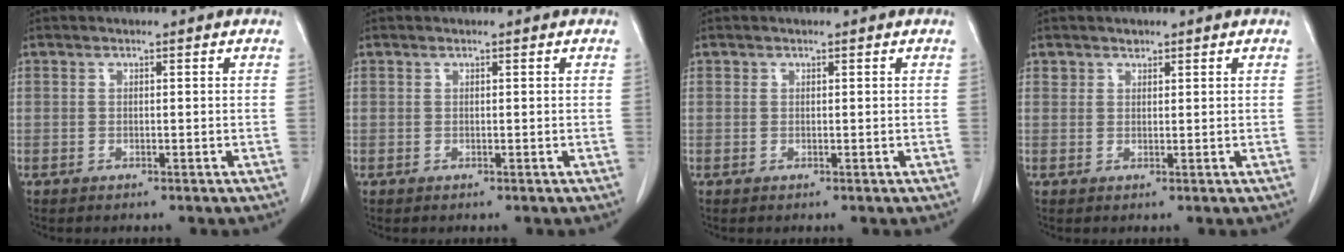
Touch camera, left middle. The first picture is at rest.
{"total": 0.0}
{"total": 0.0}
{"total": 1.1, "force": [0.9, 0.7, 0.1], "torque": [0.003, -0.001, 0.012]}